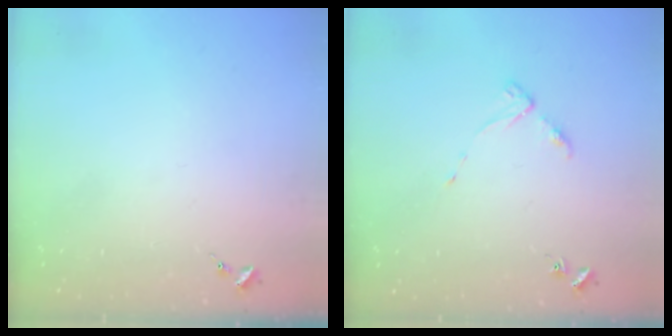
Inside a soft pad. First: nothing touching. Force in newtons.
{"total": 3.8, "press": 3.8, "slide": 0.5}